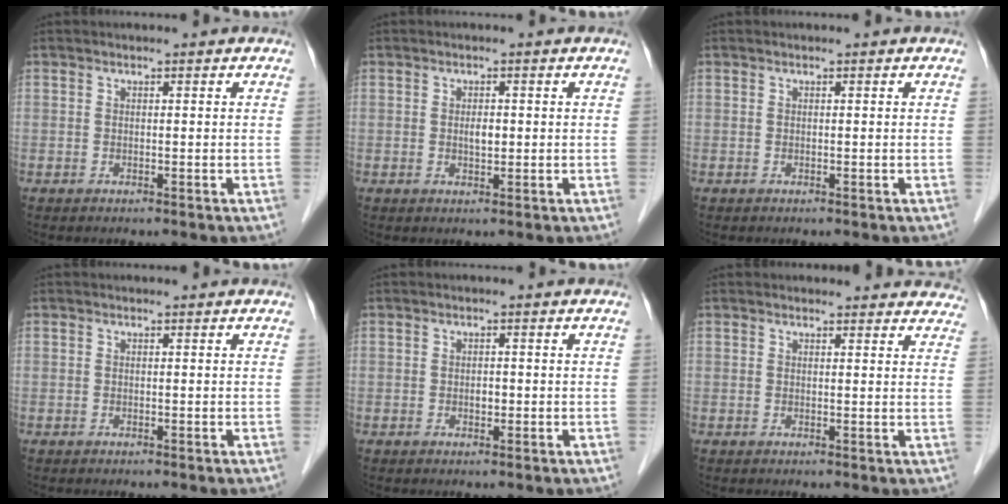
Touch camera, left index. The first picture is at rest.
{"total": 1.7, "force": [0.0, 0.7, 1.6], "torque": [-0.028, -0.002, 0.001]}
{"total": 0.0}
{"total": 0.0}
{"total": 1.2, "force": [-0.3, 0.7, 0.9], "torque": [-0.016, -0.001, -0.004]}
{"total": 10.5, "force": [10.0, 2.8, 1.5], "torque": [0.022, -0.007, 0.080]}